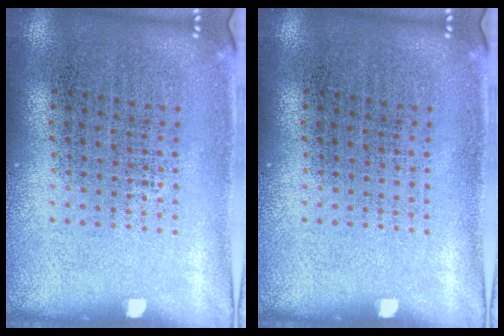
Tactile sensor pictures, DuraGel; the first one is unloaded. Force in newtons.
{"total": 0.0}